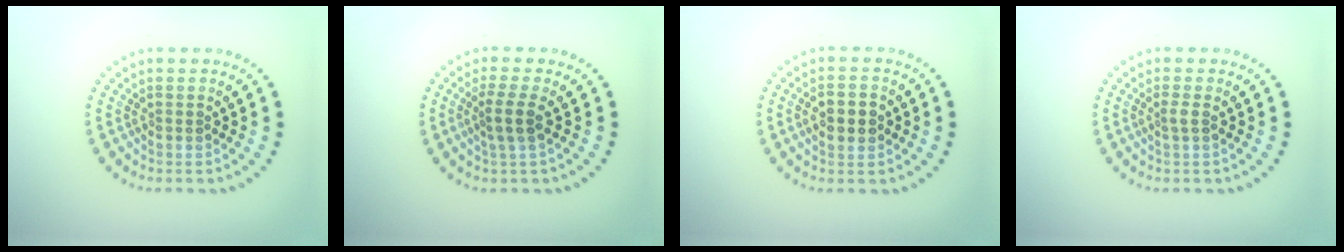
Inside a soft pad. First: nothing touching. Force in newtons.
{"total": 2.3, "press": 1.9, "slide": 1.4}
{"total": 3.1, "press": 3.1, "slide": 0.2}
{"total": 0.9, "press": 0.6, "slide": 0.7}